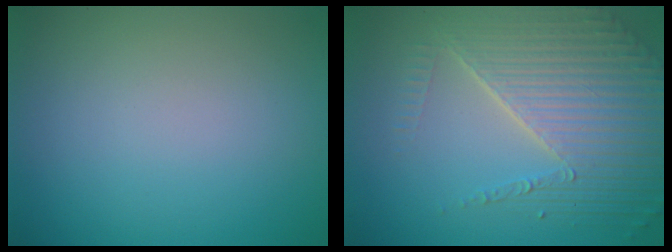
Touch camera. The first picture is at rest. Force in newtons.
{"total": 7.2, "press": 5.2, "slide": 5.0}